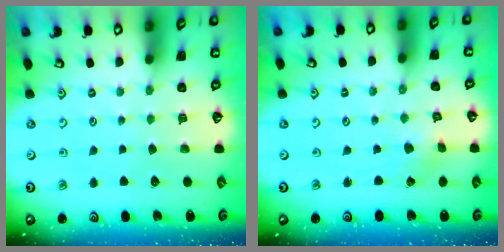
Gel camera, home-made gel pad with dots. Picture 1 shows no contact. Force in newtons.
{"total": 1.1, "press": 1.0, "slide": 0.1}